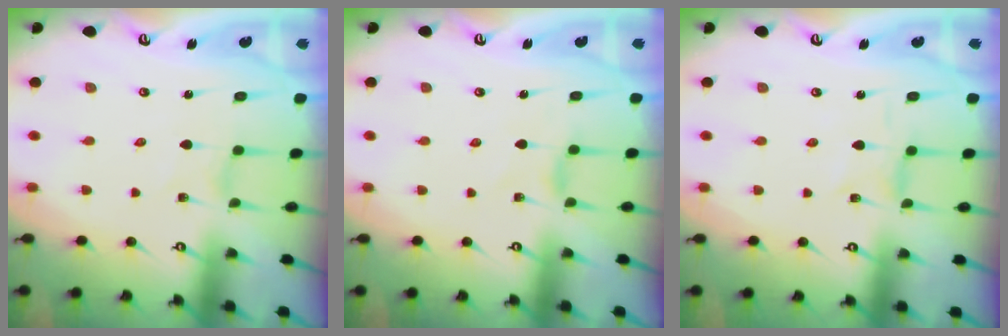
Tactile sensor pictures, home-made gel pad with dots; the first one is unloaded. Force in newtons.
{"total": 1.6, "press": 1.5, "slide": 0.4}
{"total": 0.0}